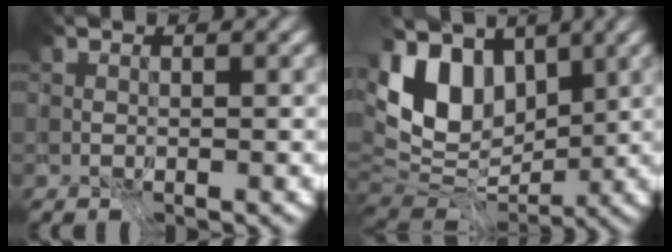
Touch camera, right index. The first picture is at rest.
{"total": 8.0, "force": [1.7, 4.6, 6.3], "torque": [-0.124, 0.008, 0.034]}